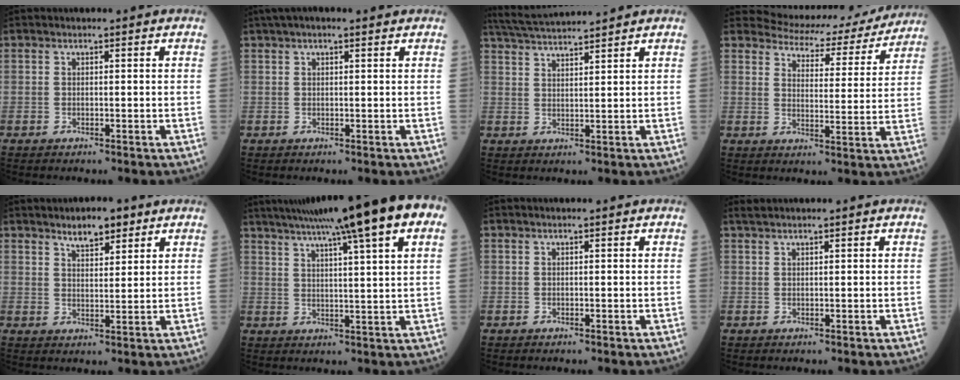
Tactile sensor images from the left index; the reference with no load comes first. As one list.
[{"total": 4.3, "force": [3.0, 0.9, 2.9], "torque": [-0.049, 0.032, 0.048]}, {"total": 7.9, "force": [7.4, -0.9, 2.6], "torque": [-0.056, 0.021, 0.126]}, {"total": 14.6, "force": [13.9, 4.1, 2.1], "torque": [-0.009, -0.021, 0.151]}, {"total": 4.5, "force": [3.1, 1.6, 2.8], "torque": [-0.049, 0.002, 0.050]}, {"total": 20.5, "force": [14.3, 0.4, 14.7], "torque": [-0.242, 0.029, 0.187]}, {"total": 0.0}, {"total": 1.2, "force": [1.0, -0.3, 0.6], "torque": [-0.015, 0.012, 0.025]}]